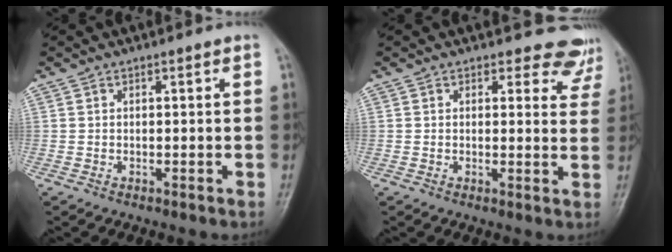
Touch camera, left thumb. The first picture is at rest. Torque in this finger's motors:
{"motor_torque": [-0.17, 0.18, -0.01, 0.04, 0.03]}